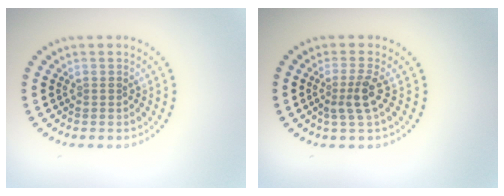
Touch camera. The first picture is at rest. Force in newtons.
{"total": 2.4, "press": 1.8, "slide": 1.6}